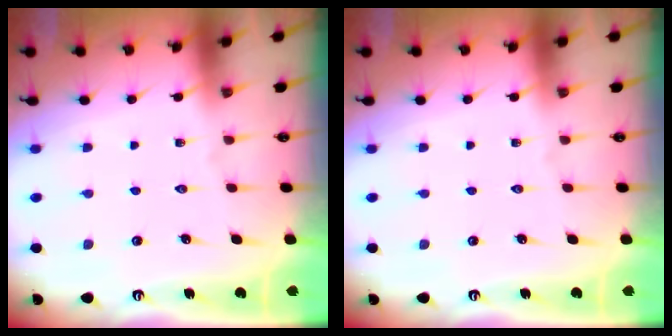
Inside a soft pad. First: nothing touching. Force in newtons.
{"total": 0.0}